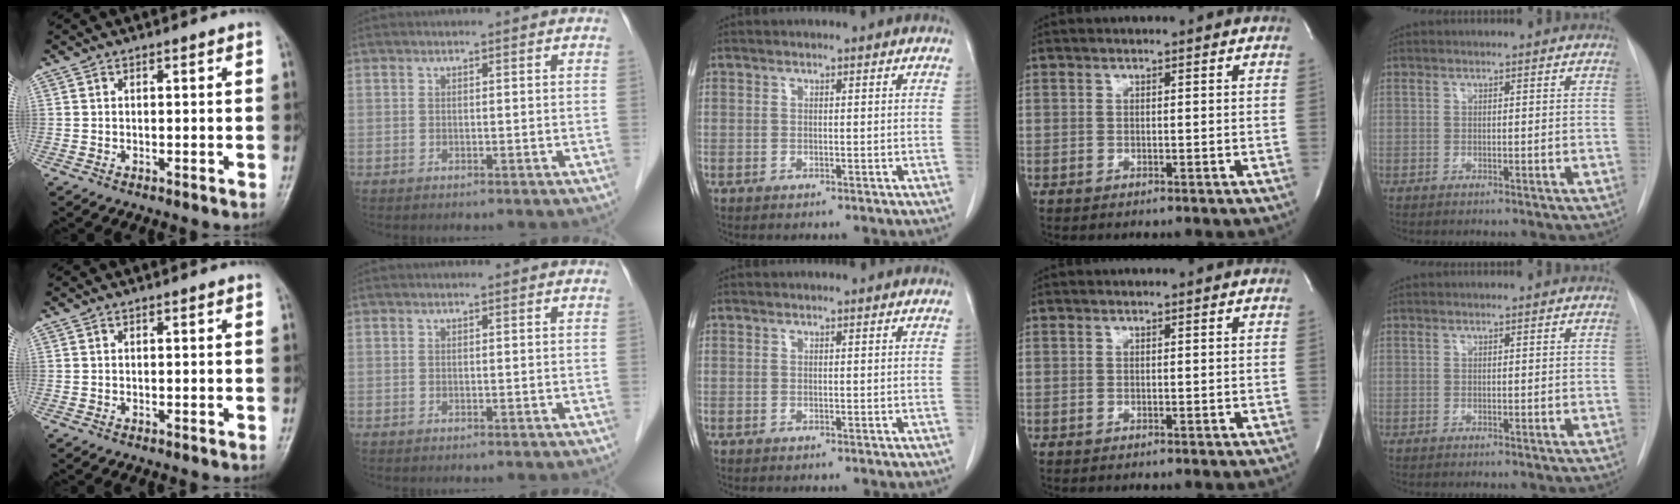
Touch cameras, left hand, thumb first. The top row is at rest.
{}